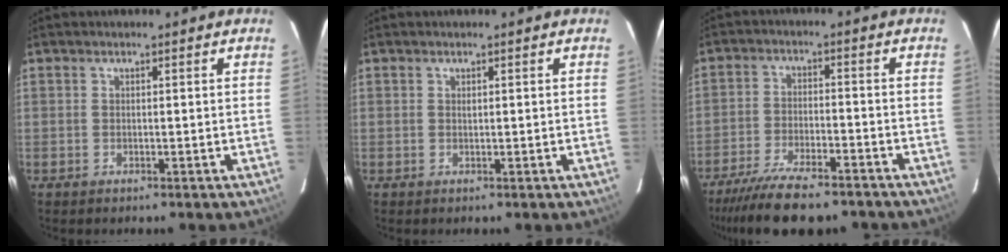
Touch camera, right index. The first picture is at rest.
{"total": 0.0}
{"total": 14.9, "force": [-12.3, 3.7, 7.5], "torque": [-0.163, -0.025, -0.200]}